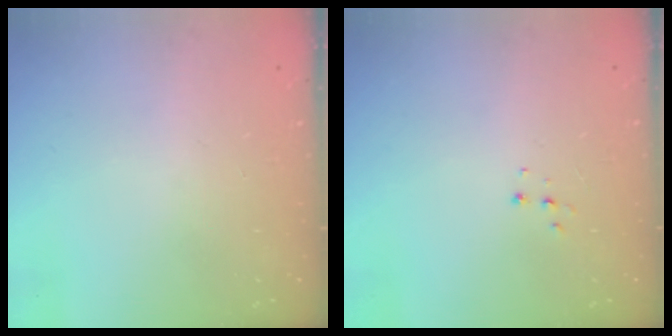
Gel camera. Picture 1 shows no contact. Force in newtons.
{"total": 4.3, "press": 4.3, "slide": 0.4}